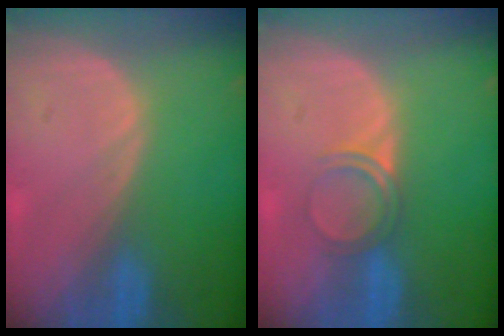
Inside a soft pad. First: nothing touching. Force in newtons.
{"total": 3.2, "press": 2.9, "slide": 1.2}